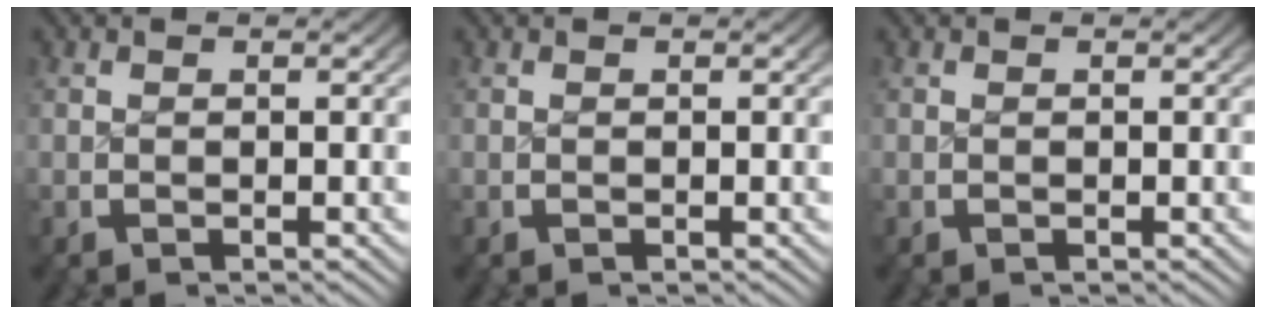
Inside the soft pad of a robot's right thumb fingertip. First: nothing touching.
{"total": 0.0}
{"total": 0.0}